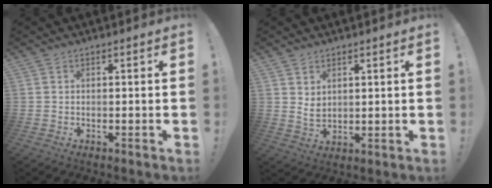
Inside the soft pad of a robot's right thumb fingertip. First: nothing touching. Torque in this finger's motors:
{"motor_torque": [-0.35, 0.46, 0.31, 0.29, -0.08]}